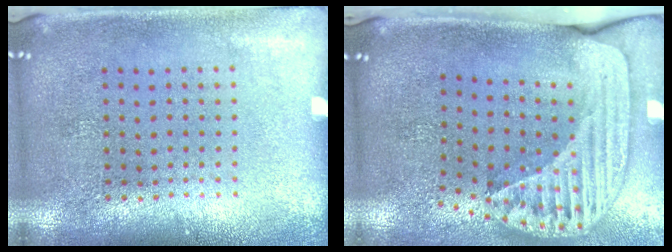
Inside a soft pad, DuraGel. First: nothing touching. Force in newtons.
{"total": 2.6, "press": 1.8, "slide": 1.9}